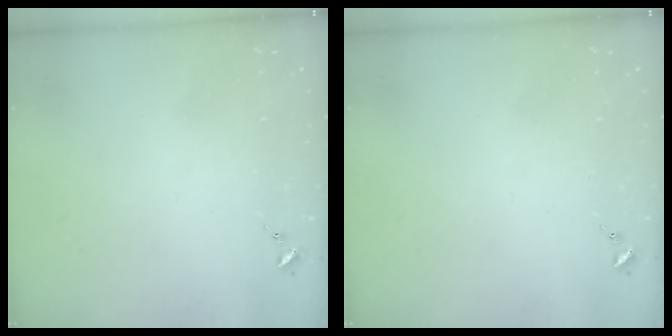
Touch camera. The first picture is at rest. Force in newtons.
{"total": 0.0}